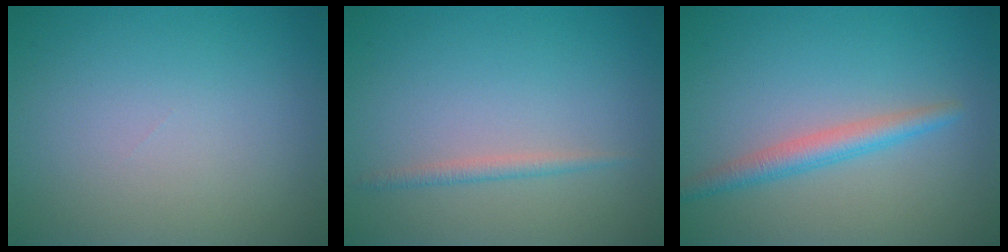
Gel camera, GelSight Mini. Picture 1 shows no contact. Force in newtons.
{"total": 1.2, "press": 1.2, "slide": 0.0}
{"total": 2.5, "press": 2.5, "slide": 0.0}